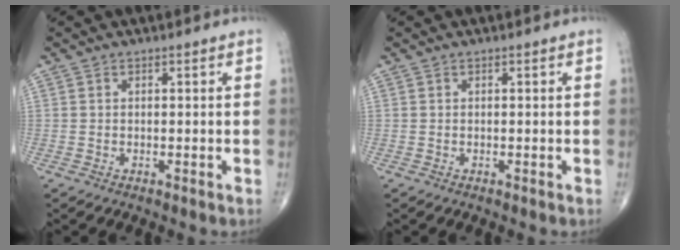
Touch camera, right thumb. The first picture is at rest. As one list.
[{"total": 0.0}]